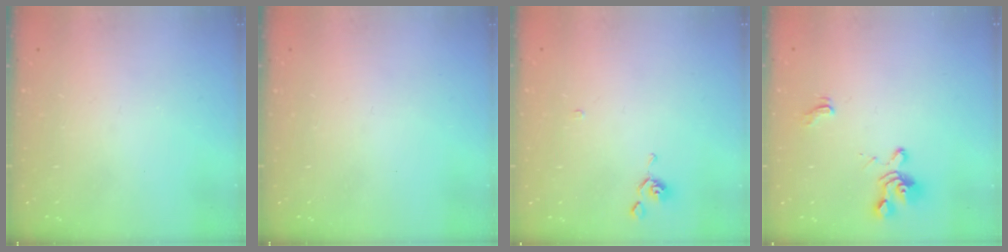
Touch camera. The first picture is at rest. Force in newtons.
{"total": 0.0}
{"total": 0.9, "press": 0.9, "slide": 0.3}
{"total": 5.4, "press": 5.4, "slide": 0.3}